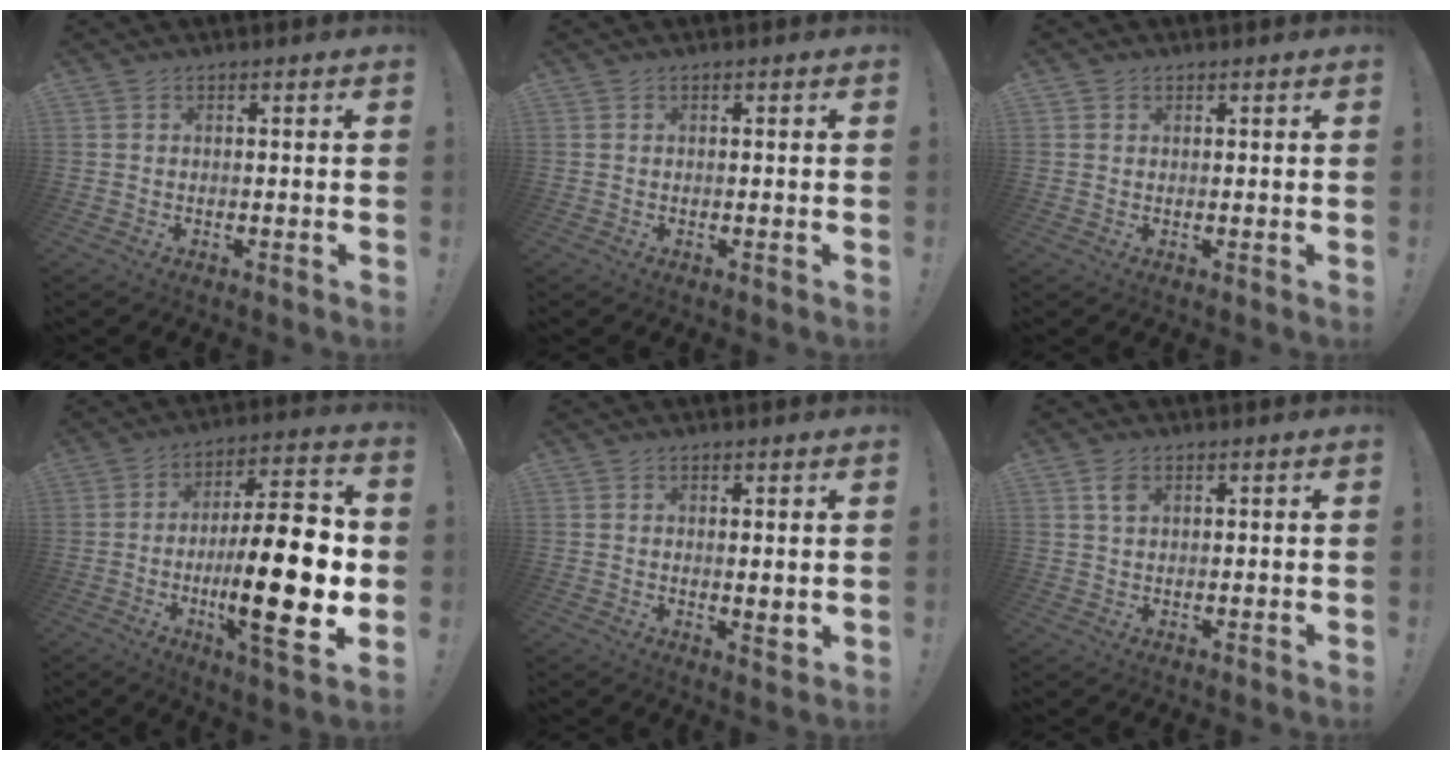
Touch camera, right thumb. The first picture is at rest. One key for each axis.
{"total": 0.0}
{"total": 1.1, "fx": 0.8, "fy": 0.8, "fz": 0.1, "tx": 0.004, "ty": -0.001, "tz": 0.014}
{"total": 23.3, "fx": -3.8, "fy": 6.5, "fz": 22.1, "tx": -0.365, "ty": 0.005, "tz": -0.062}
{"total": 2.7, "fx": 1.9, "fy": 0.7, "fz": 1.8, "tx": -0.018, "ty": -0.017, "tz": 0.032}
{"total": 3.0, "fx": 1.5, "fy": 1.8, "fz": 1.8, "tx": -0.026, "ty": -0.002, "tz": 0.025}